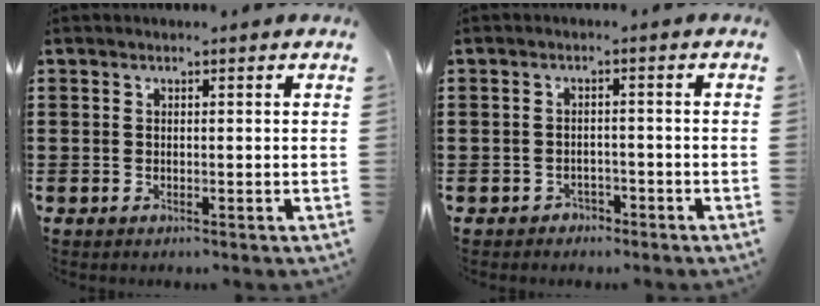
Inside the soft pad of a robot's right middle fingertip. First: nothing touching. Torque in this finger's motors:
{"motor_torque": [2.14, 0.00, -0.03, -0.01]}